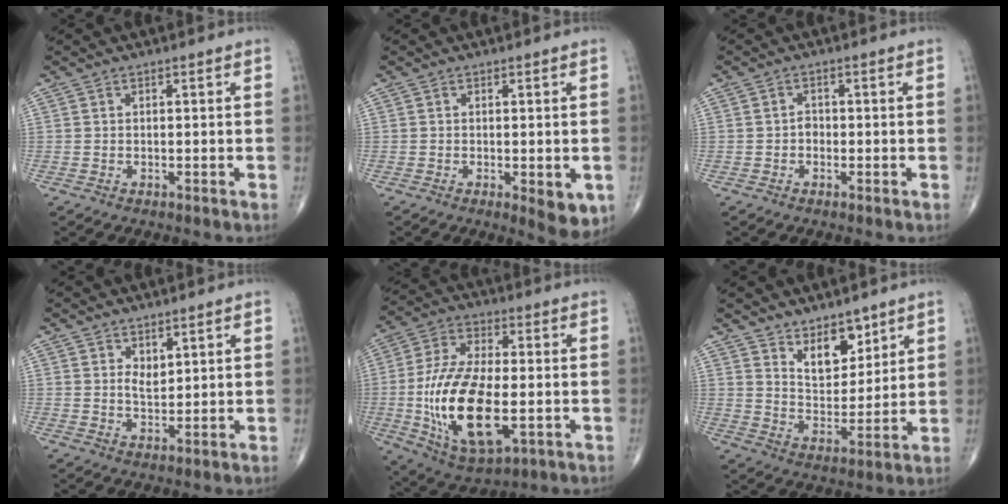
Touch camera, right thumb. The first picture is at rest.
{"total": 6.0, "force": [-1.8, 2.3, 5.3], "torque": [-0.058, -0.011, -0.022]}
{"total": 1.5, "force": [-0.5, 1.2, 0.8], "torque": [-0.004, 0.006, -0.010]}
{"total": 2.8, "force": [1.5, 1.5, 1.7], "torque": [-0.018, -0.015, 0.030]}
{"total": 20.5, "force": [-3.4, 9.6, 17.8], "torque": [-0.345, 0.000, -0.047]}
{"total": 8.5, "force": [5.8, 4.4, 4.5], "torque": [-0.042, -0.048, 0.106]}